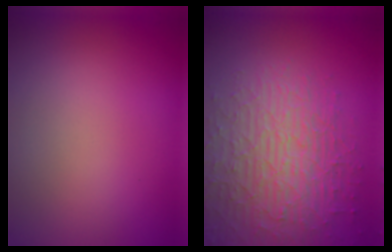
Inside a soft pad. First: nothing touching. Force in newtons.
{"total": 7.0, "press": 5.3, "slide": 4.5}